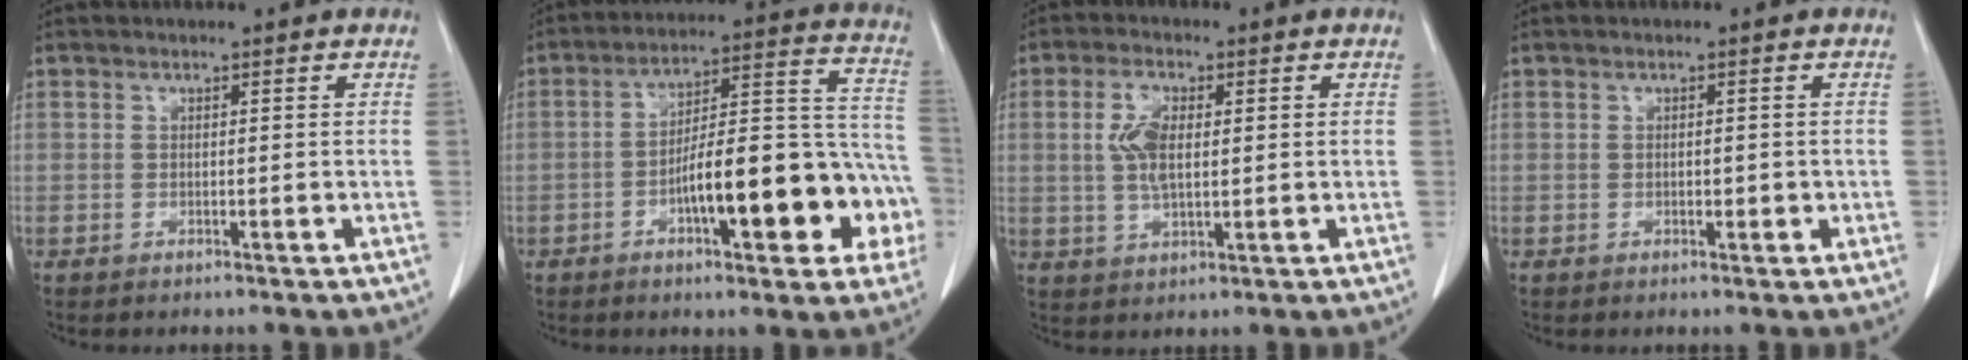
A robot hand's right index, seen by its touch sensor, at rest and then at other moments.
{"total": 19.6, "force": [-6.1, 5.4, 17.8], "torque": [-0.200, 0.045, -0.076]}
{"total": 6.3, "force": [1.0, 2.8, 5.5], "torque": [-0.123, 0.011, 0.022]}
{"total": 1.6, "force": [-0.2, 0.9, 1.3], "torque": [-0.025, -0.001, 0.000]}